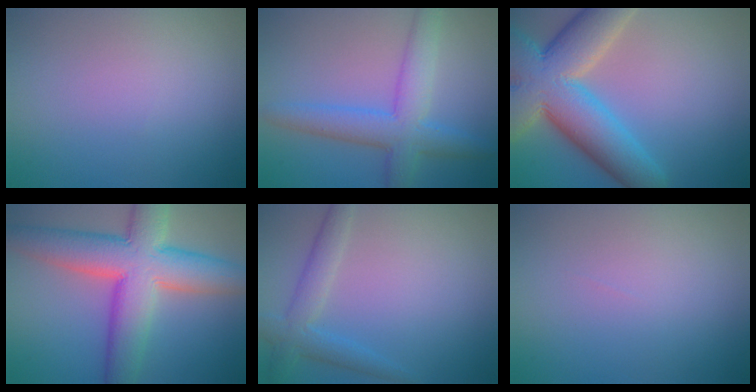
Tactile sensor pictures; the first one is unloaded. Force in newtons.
{"total": 5.6, "press": 5.6, "slide": 0.3}
{"total": 11.6, "press": 11.6, "slide": 1.0}
{"total": 10.8, "press": 10.8, "slide": 0.7}
{"total": 3.0, "press": 3.0, "slide": 0.0}
{"total": 0.0}